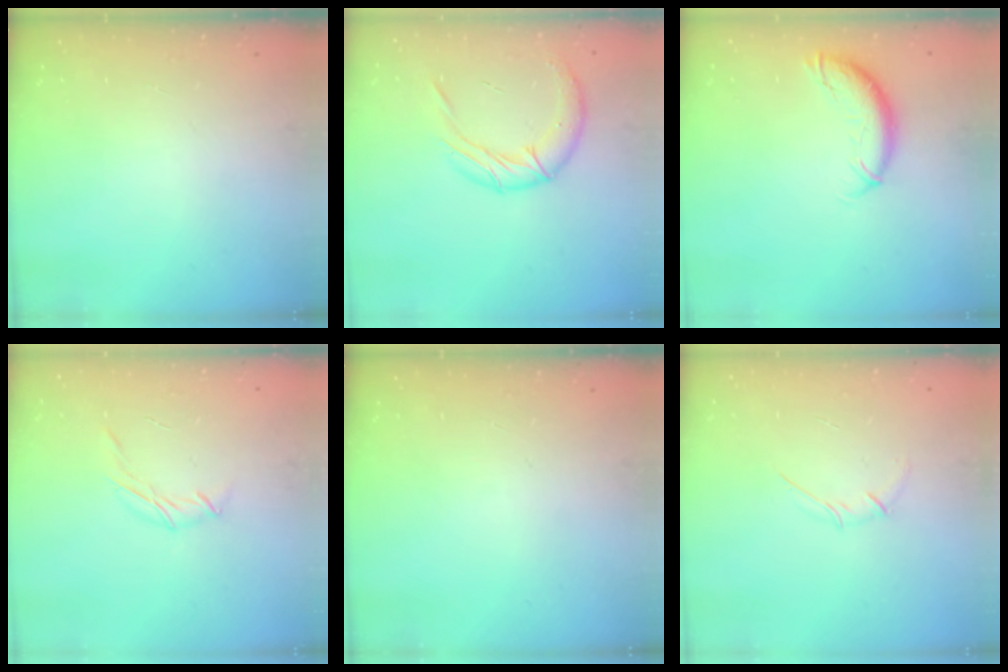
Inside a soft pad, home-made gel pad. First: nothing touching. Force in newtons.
{"total": 12.8, "press": 12.8, "slide": 1.5}
{"total": 9.4, "press": 9.4, "slide": 0.8}
{"total": 6.5, "press": 6.5, "slide": 0.9}
{"total": 0.0}
{"total": 2.7, "press": 2.6, "slide": 0.8}